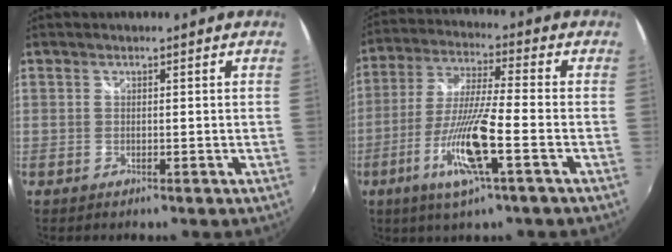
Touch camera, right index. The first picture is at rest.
{"total": 13.2, "force": [-5.3, 0.7, 12.1], "torque": [-0.254, -0.014, -0.102]}